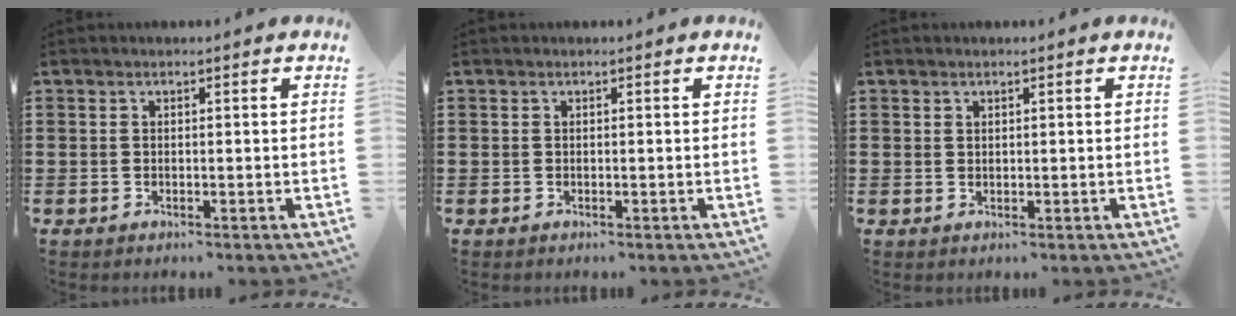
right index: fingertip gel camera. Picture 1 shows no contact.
{"total": 0.0}
{"total": 0.7, "force": [0.5, 0.4, 0.2], "torque": [-0.005, 0.002, 0.010]}